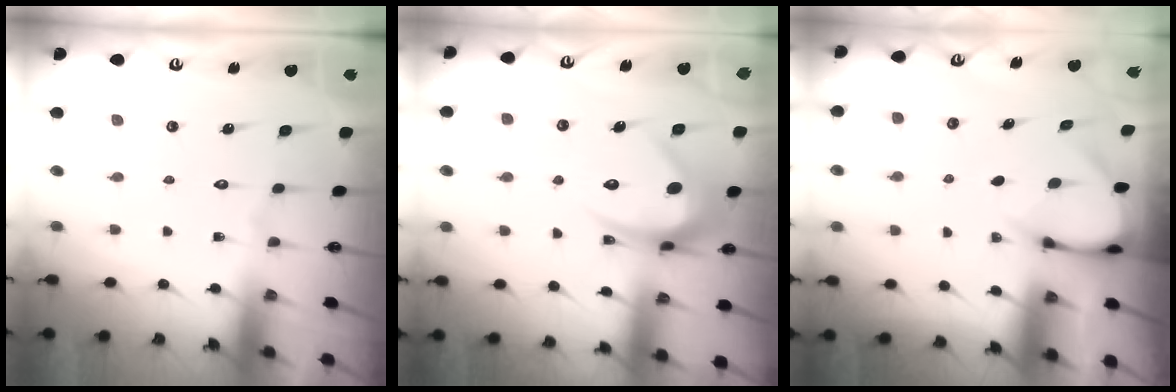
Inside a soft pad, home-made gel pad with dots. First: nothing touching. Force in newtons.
{"total": 10.5, "press": 10.5, "slide": 0.4}
{"total": 3.4, "press": 3.4, "slide": 0.3}